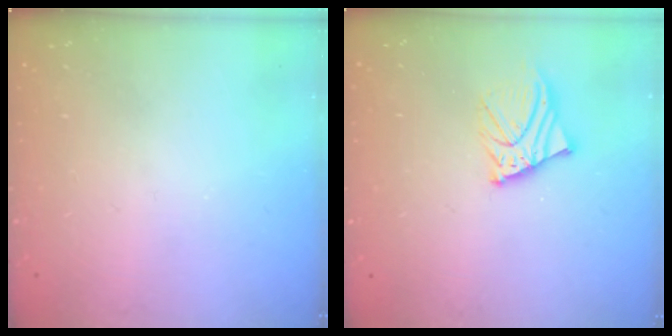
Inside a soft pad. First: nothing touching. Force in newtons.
{"total": 7.3, "press": 7.2, "slide": 0.9}